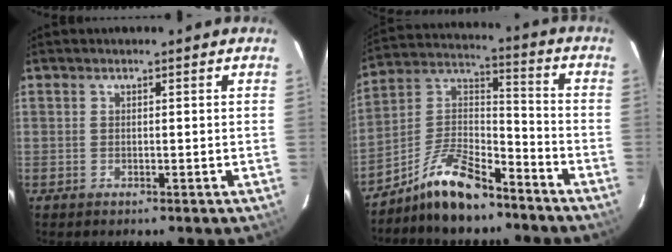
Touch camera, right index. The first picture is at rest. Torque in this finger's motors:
{"motor_torque": [0.30, -0.48, 0.32, 0.05]}